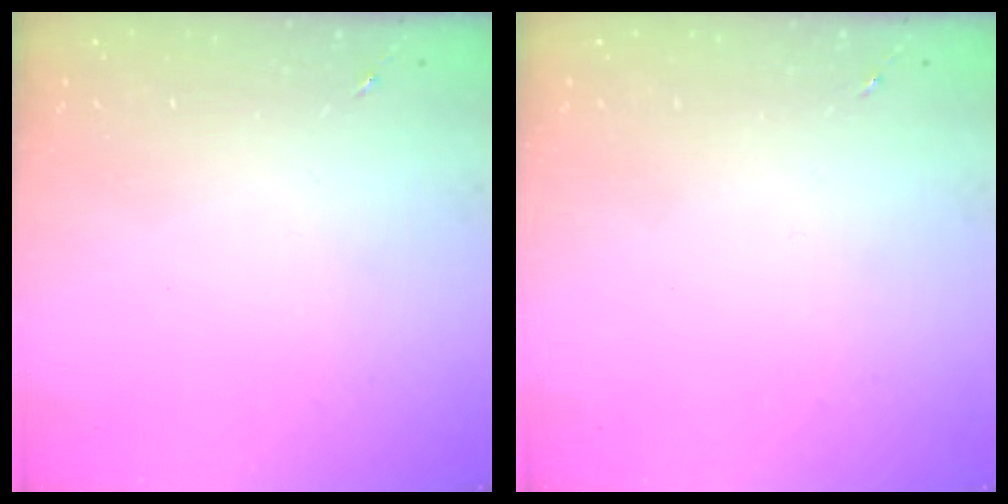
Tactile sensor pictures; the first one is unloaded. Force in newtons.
{"total": 0.0}